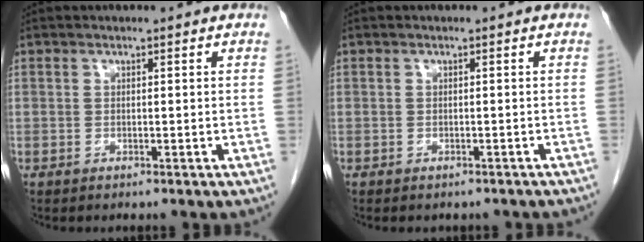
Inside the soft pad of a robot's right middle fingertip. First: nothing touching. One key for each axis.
{"total": 2.6, "fx": -2.3, "fy": 1.0, "fz": 0.7, "tx": -0.012, "ty": -0.003, "tz": -0.025}